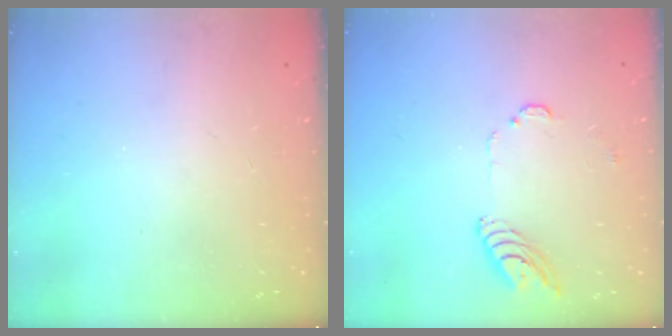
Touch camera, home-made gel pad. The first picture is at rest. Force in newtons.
{"total": 8.9, "press": 8.9, "slide": 1.0}